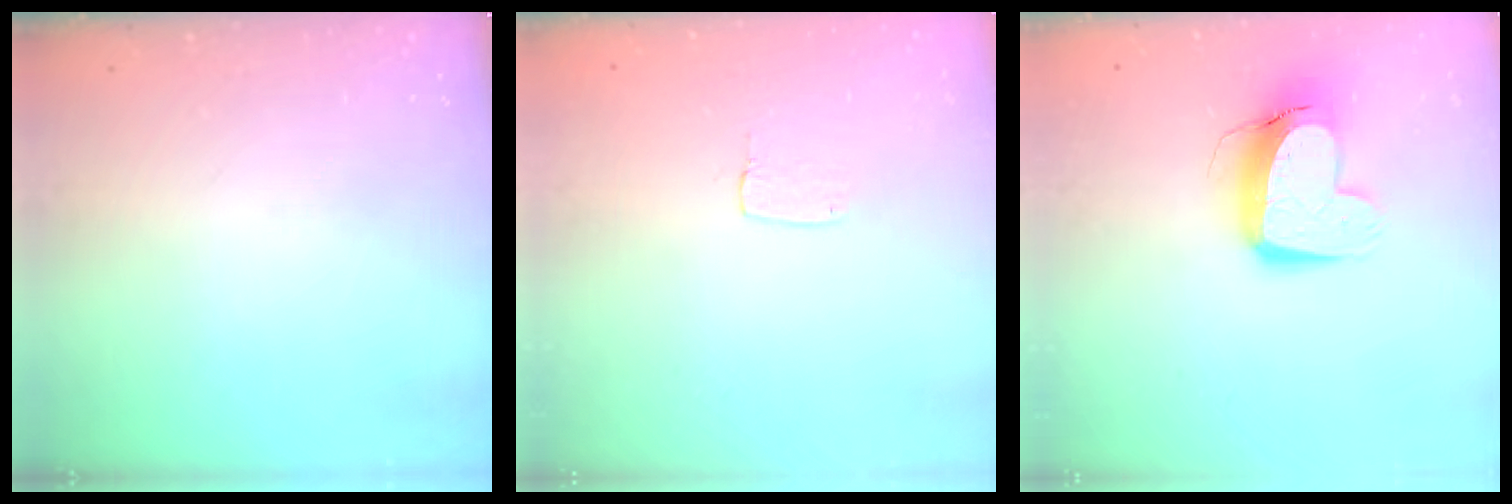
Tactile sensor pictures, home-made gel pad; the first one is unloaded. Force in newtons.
{"total": 3.2, "press": 3.2, "slide": 0.2}
{"total": 11.3, "press": 11.2, "slide": 1.1}